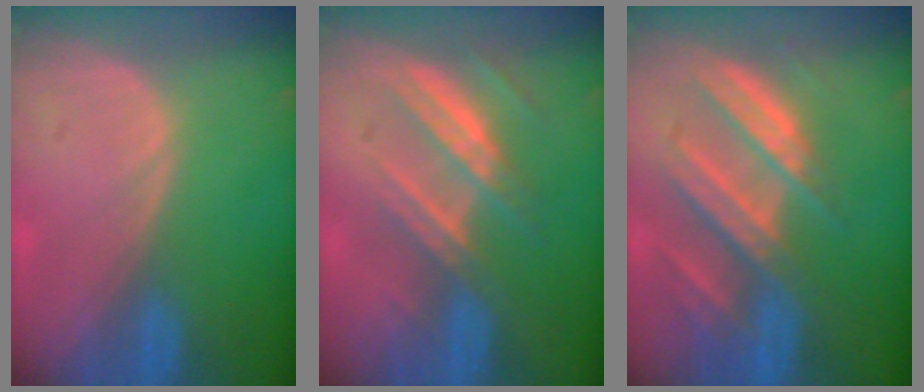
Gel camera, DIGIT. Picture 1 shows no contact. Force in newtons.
{"total": 7.5, "press": 6.7, "slide": 3.3}
{"total": 9.5, "press": 8.4, "slide": 4.3}